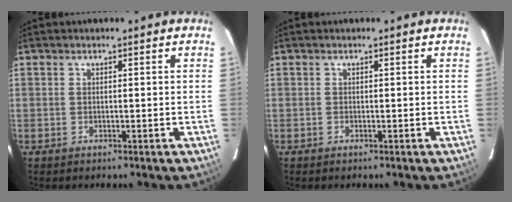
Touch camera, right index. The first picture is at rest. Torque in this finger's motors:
{"motor_torque": [0.01, 0.00, 0.00, -0.01]}